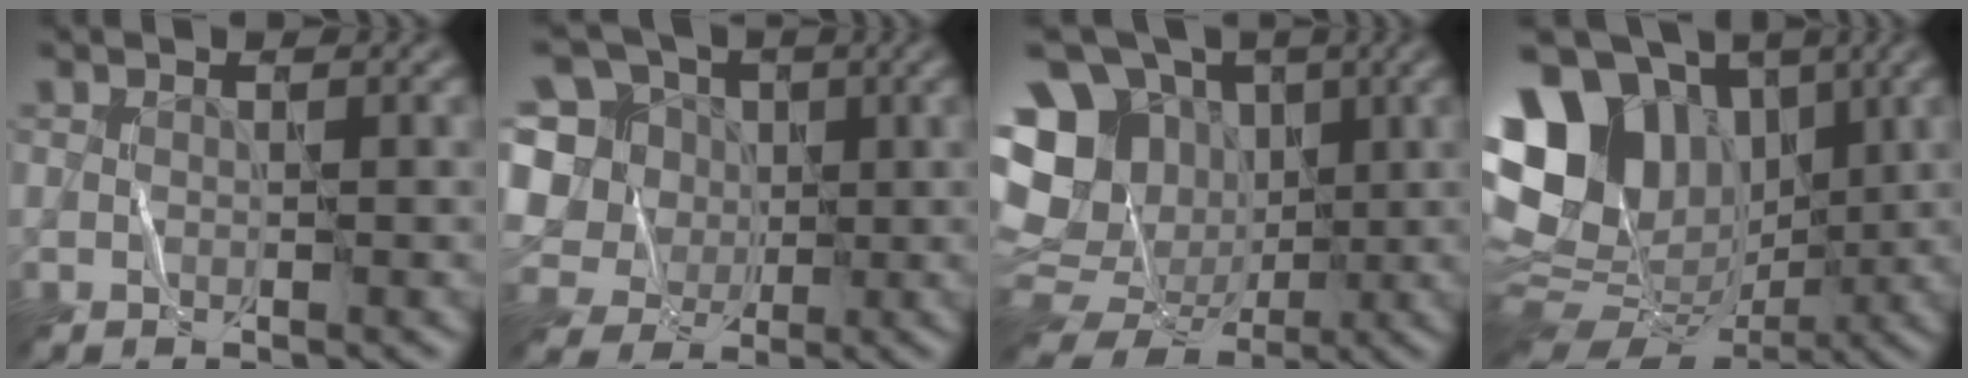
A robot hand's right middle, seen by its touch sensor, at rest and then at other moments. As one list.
[{"total": 11.4, "force": [1.7, 10.3, 4.6], "torque": [-0.141, 0.037, 0.008]}, {"total": 17.8, "force": [0.9, 15.7, 8.2], "torque": [-0.199, 0.010, 0.011]}, {"total": 14.5, "force": [3.3, 10.7, 9.2], "torque": [-0.169, 0.028, 0.060]}]